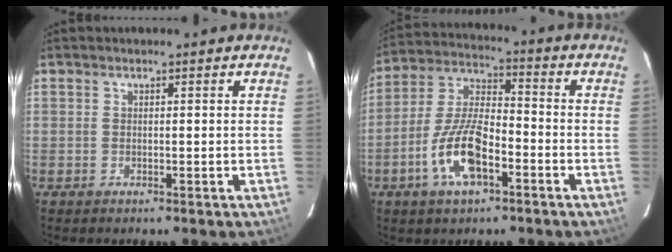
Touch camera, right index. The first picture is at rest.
{"total": 12.6, "force": [-5.5, 4.9, 10.2], "torque": [-0.215, 0.001, -0.105]}